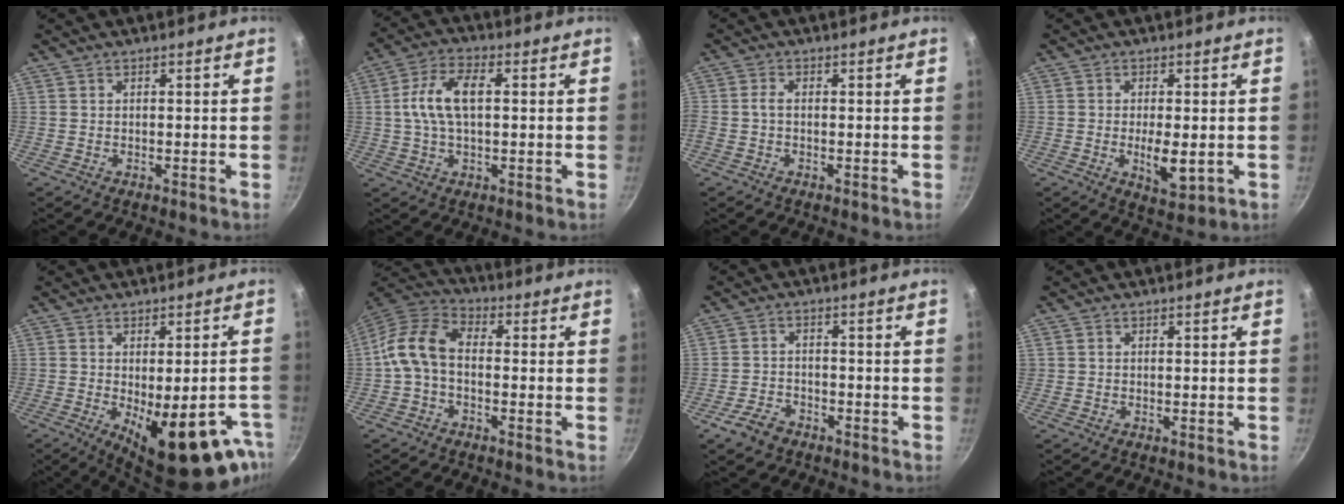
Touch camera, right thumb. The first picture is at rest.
{"total": 9.6, "force": [1.1, 4.8, 8.3], "torque": [-0.167, 0.018, 0.018]}
{"total": 1.8, "force": [-0.4, 0.9, 1.6], "torque": [-0.036, 0.001, -0.011]}
{"total": 6.2, "force": [-1.0, 2.6, 5.6], "torque": [-0.086, -0.012, -0.011]}
{"total": 18.9, "force": [-8.5, 6.9, 15.5], "torque": [-0.146, 0.011, -0.098]}
{"total": 10.6, "force": [-0.8, 6.7, 8.1], "torque": [-0.159, 0.032, -0.029]}
{"total": 4.7, "force": [-3.2, 2.9, 2.0], "torque": [-0.039, 0.017, -0.055]}
{"total": 0.0}